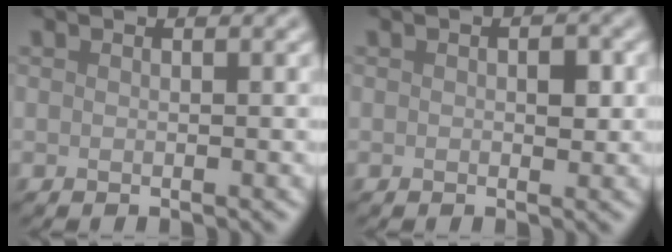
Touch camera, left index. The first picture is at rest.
{"total": 1.7, "force": [0.2, 0.8, 1.5], "torque": [-0.017, 0.001, 0.002]}